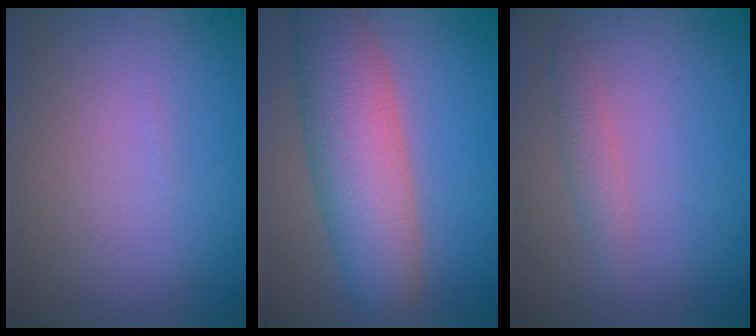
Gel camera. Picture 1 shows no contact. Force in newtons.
{"total": 7.6, "press": 7.6, "slide": 0.5}
{"total": 1.3, "press": 1.3, "slide": 0.1}